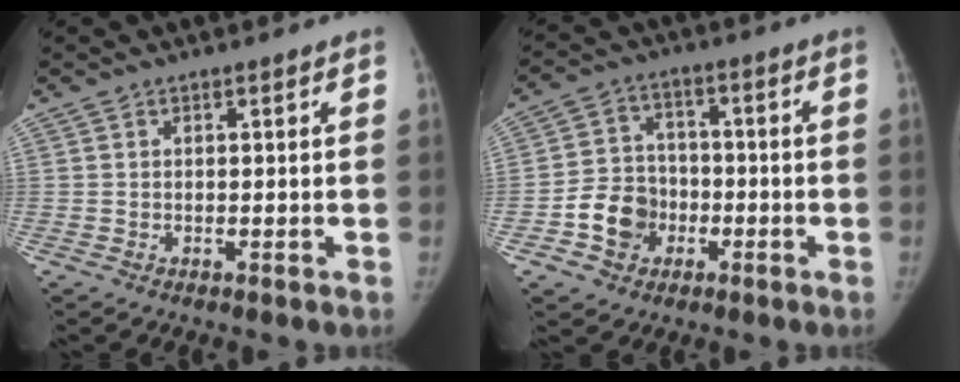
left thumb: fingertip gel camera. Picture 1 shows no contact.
{"total": 9.2, "force": [-3.4, 7.8, 3.4], "torque": [-0.032, 0.026, -0.061]}